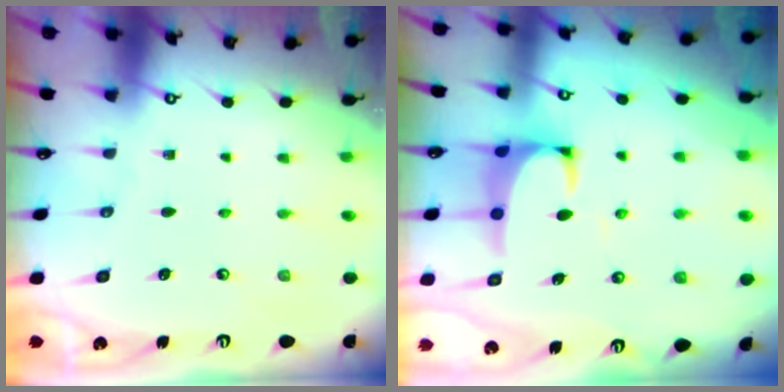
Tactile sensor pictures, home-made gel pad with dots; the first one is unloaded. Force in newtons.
{"total": 1.5, "press": 1.3, "slide": 0.8}